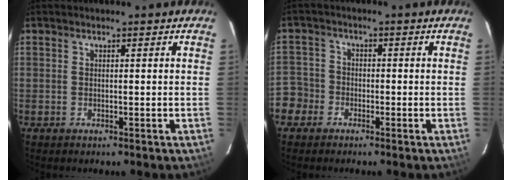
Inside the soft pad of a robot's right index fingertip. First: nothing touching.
{"total": 5.0, "force": [-2.8, 4.1, 0.2], "torque": [0.000, 0.025, -0.062]}